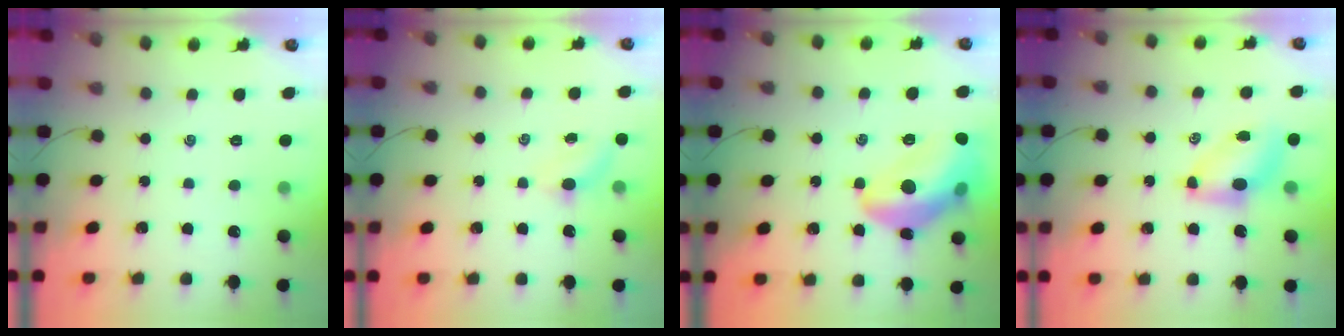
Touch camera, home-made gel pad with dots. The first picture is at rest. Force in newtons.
{"total": 3.1, "press": 2.9, "slide": 1.0}
{"total": 17.3, "press": 17.1, "slide": 2.7}
{"total": 6.6, "press": 6.6, "slide": 0.9}